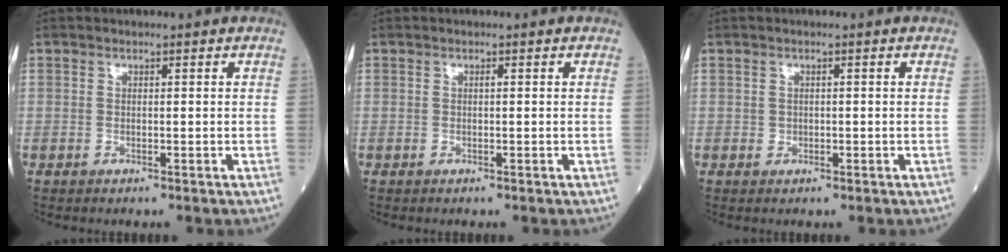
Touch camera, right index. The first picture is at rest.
{"total": 0.0}
{"total": 0.6, "force": [0.2, 0.6, 0.1], "torque": [0.000, 0.001, 0.006]}